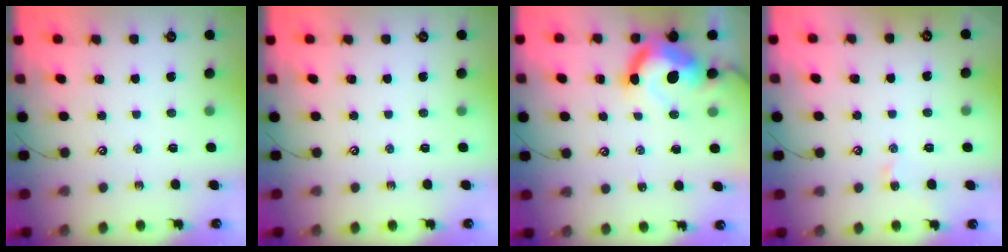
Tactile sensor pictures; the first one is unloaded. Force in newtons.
{"total": 0.0}
{"total": 12.5, "press": 12.4, "slide": 1.2}
{"total": 1.3, "press": 1.3, "slide": 0.3}